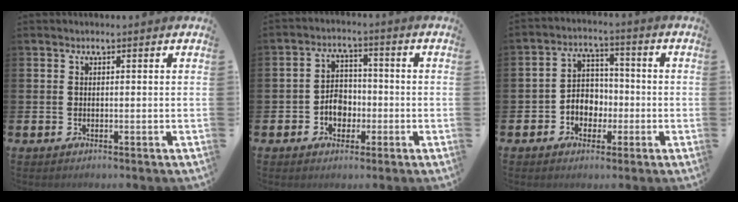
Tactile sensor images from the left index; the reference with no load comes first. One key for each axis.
{"total": 4.3, "fx": -1.3, "fy": 3.4, "fz": 2.3, "tx": -0.042, "ty": 0.006, "tz": -0.030}
{"total": 4.4, "fx": -1.3, "fy": 3.9, "fz": 1.6, "tx": -0.034, "ty": 0.006, "tz": -0.034}